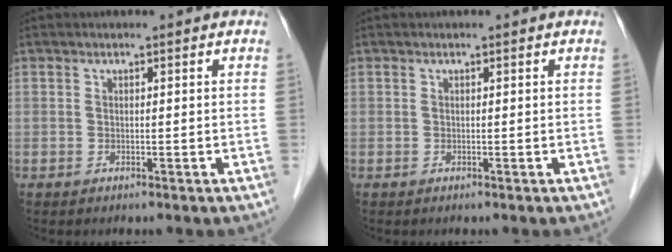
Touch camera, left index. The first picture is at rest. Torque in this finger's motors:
{"motor_torque": [0.02, 0.01, -0.01, 0.00]}